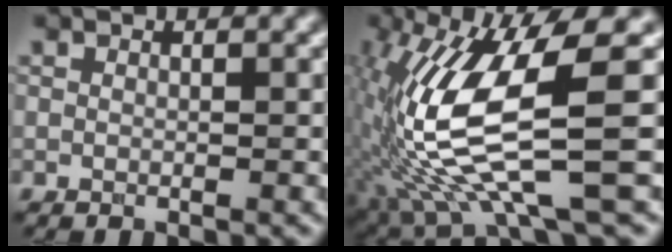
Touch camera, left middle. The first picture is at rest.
{"total": 12.0, "force": [-1.5, 3.0, 11.6], "torque": [-0.238, -0.012, -0.015]}